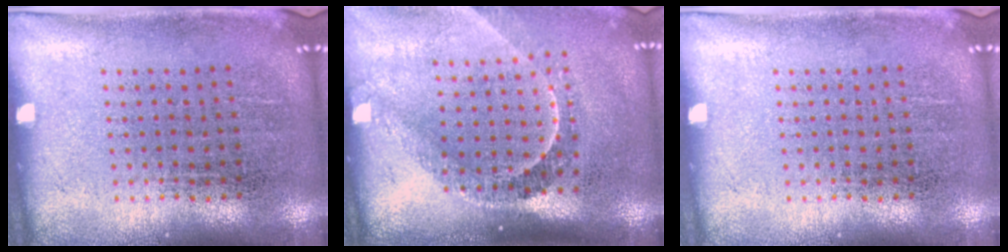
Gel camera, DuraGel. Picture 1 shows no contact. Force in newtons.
{"total": 2.2, "press": 1.5, "slide": 1.5}
{"total": 0.0}